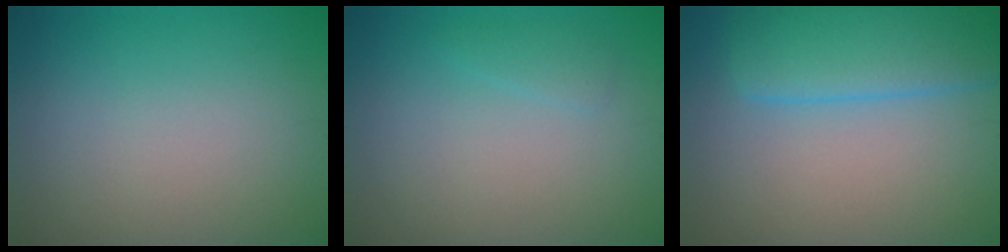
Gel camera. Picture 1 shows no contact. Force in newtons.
{"total": 1.0, "press": 1.0, "slide": 0.1}
{"total": 6.6, "press": 6.6, "slide": 0.4}